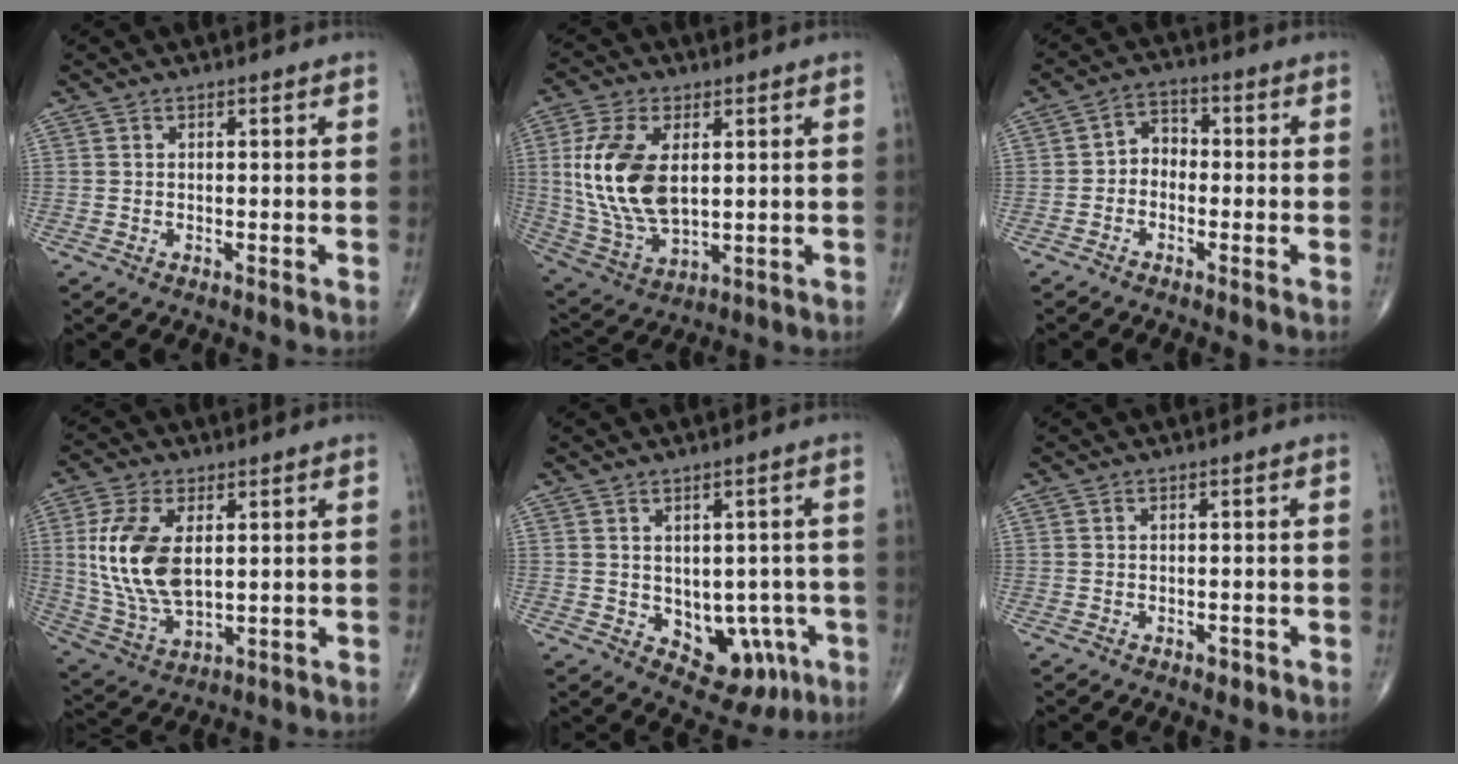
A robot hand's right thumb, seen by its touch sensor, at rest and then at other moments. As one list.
[{"total": 15.8, "force": [2.5, 8.8, 12.9], "torque": [-0.263, -0.013, 0.058]}, {"total": 4.2, "force": [-1.2, 3.3, 2.3], "torque": [-0.015, 0.024, -0.037]}, {"total": 14.2, "force": [2.4, 7.7, 11.7], "torque": [-0.242, -0.012, 0.056]}, {"total": 9.4, "force": [-2.0, 6.6, 6.4], "torque": [-0.039, 0.007, -0.009]}, {"total": 1.4, "force": [-0.7, 0.9, 0.8], "torque": [-0.008, 0.000, -0.008]}]